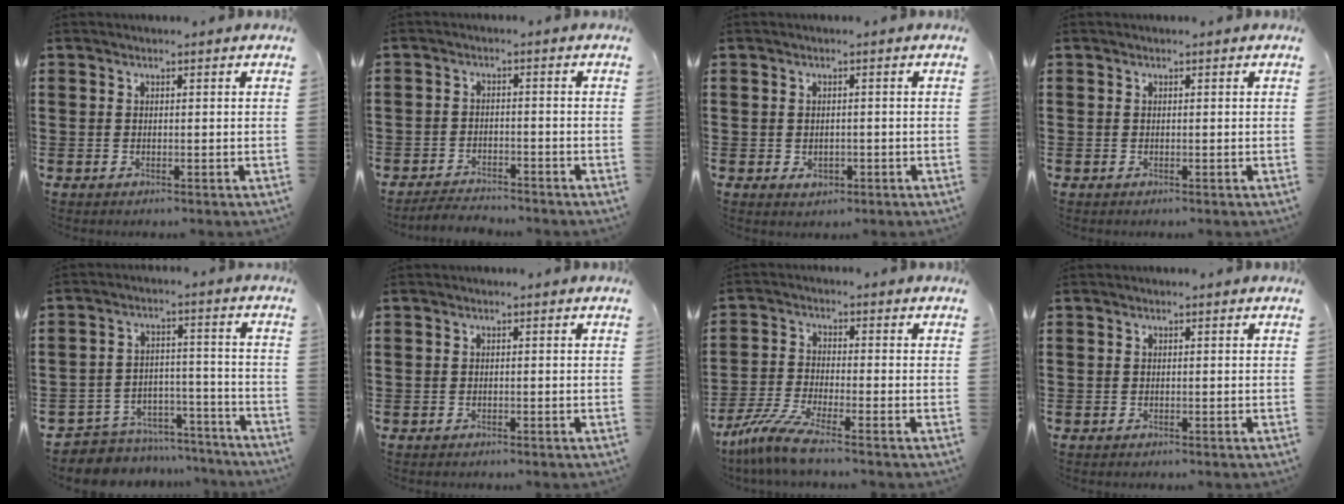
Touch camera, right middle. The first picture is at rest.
{"total": 3.1, "force": [-3.0, 0.5, 0.0], "torque": [-0.007, 0.001, -0.066]}
{"total": 1.7, "force": [-0.5, 1.1, 1.2], "torque": [-0.025, 0.000, -0.009]}
{"total": 0.0}
{"total": 6.0, "force": [-5.8, 1.4, 0.1], "torque": [-0.004, 0.022, -0.118]}
{"total": 0.0}
{"total": 6.0, "force": [-4.8, 0.2, 3.6], "torque": [-0.094, -0.021, -0.098]}
{"total": 0.0}